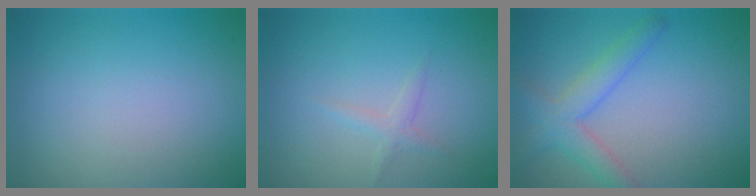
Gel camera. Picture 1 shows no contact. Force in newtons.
{"total": 1.0, "press": 1.0, "slide": 0.0}
{"total": 3.6, "press": 3.6, "slide": 0.2}